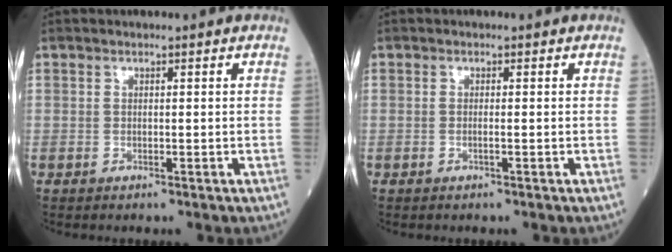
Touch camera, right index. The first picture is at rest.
{"total": 0.6, "force": [-0.2, -0.1, 0.5], "torque": [-0.009, 0.000, -0.007]}